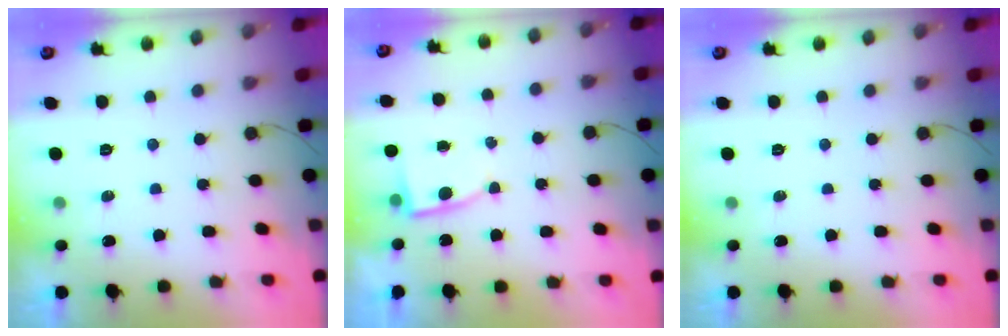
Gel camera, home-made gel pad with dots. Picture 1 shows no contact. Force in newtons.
{"total": 2.8, "press": 2.8, "slide": 0.3}
{"total": 0.0}